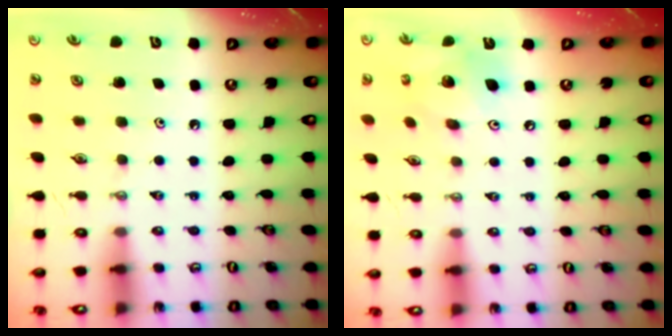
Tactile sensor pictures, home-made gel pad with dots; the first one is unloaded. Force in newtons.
{"total": 13.5, "press": 13.3, "slide": 2.4}